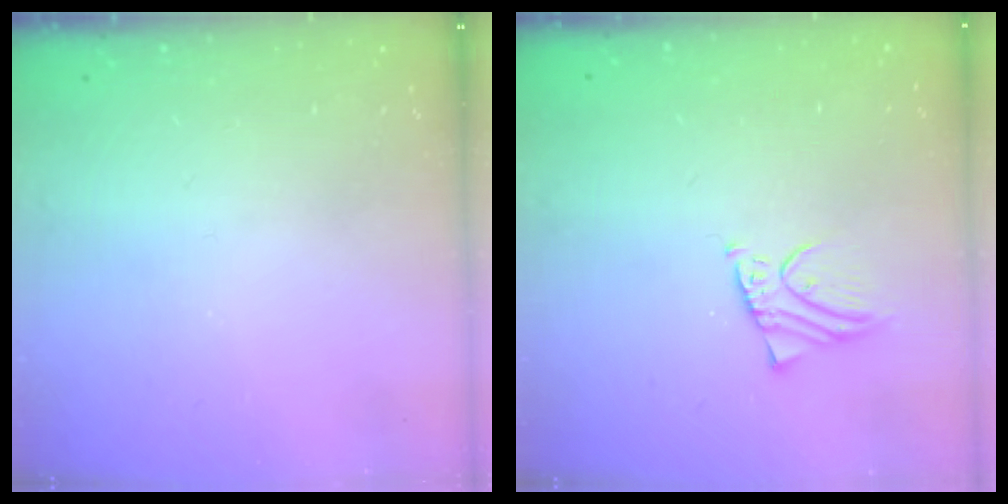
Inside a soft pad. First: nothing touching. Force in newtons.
{"total": 2.9, "press": 2.9, "slide": 0.2}